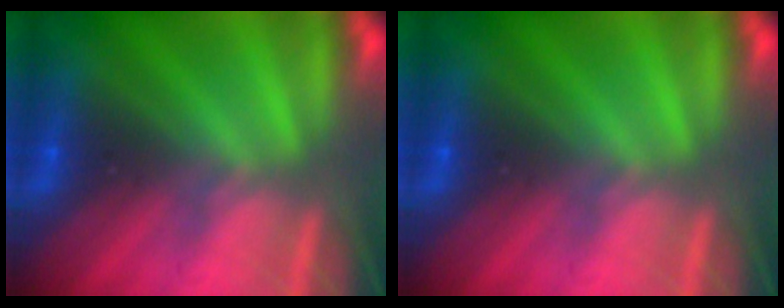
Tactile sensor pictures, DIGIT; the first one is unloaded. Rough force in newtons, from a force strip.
{"total": 0.0}